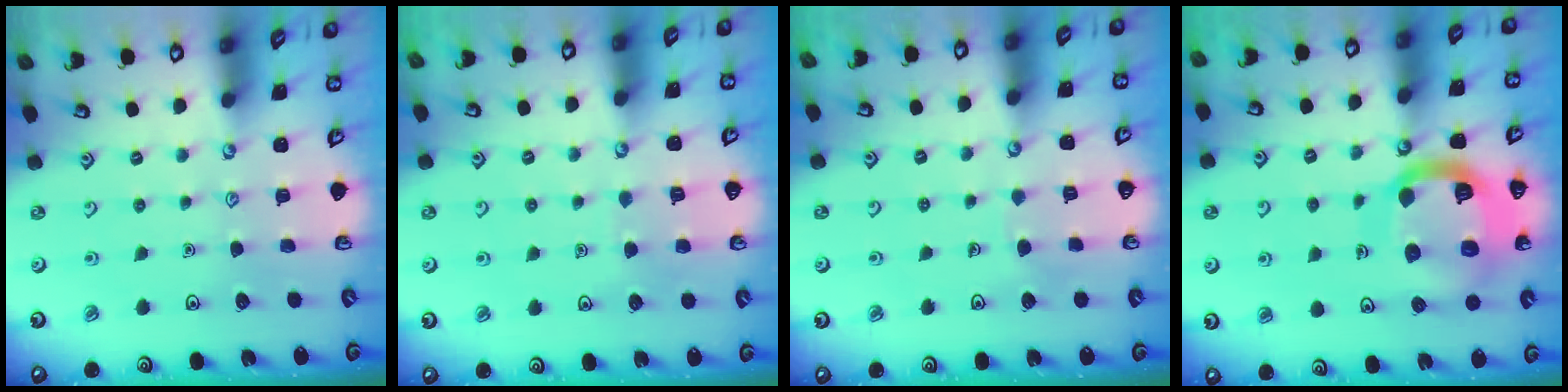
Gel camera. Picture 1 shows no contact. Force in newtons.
{"total": 5.0, "press": 4.9, "slide": 0.4}
{"total": 3.6, "press": 3.6, "slide": 0.2}
{"total": 18.2, "press": 18.1, "slide": 1.8}